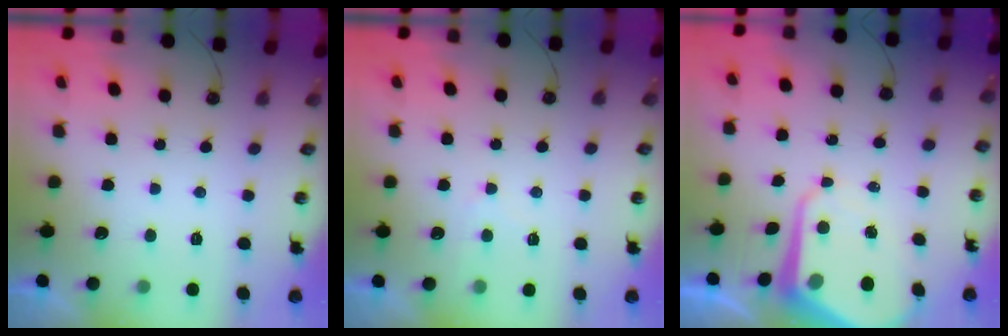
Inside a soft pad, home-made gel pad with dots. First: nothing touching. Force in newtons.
{"total": 4.4, "press": 4.4, "slide": 0.5}
{"total": 10.8, "press": 10.7, "slide": 1.0}